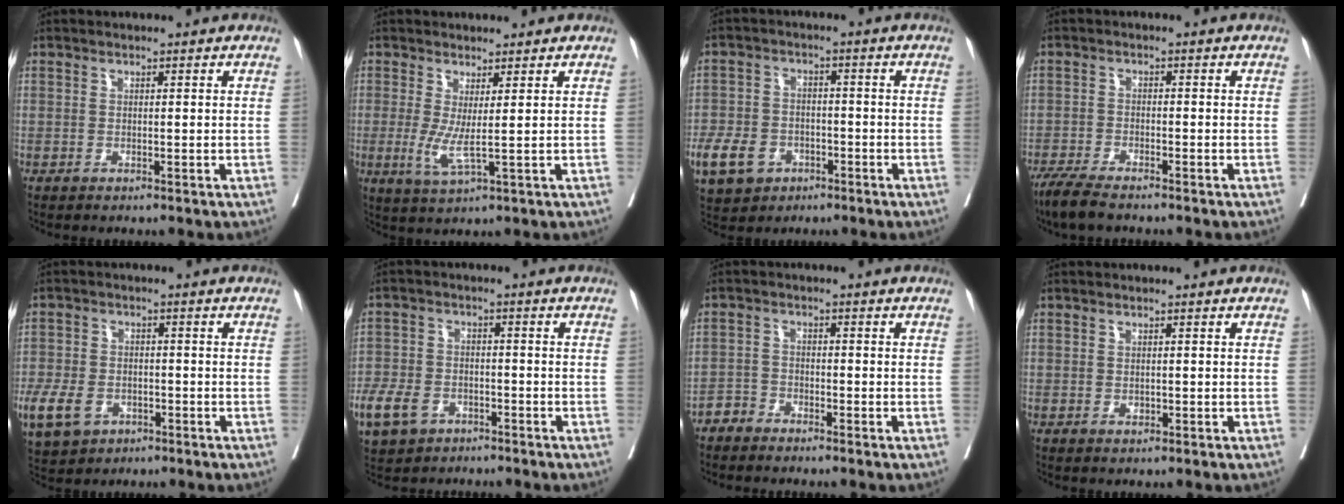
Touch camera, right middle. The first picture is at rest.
{"total": 4.0, "force": [0.1, 0.2, 4.0], "torque": [-0.085, -0.012, 0.009]}
{"total": 10.6, "force": [-5.0, 8.1, 4.8], "torque": [-0.124, 0.005, -0.077]}
{"total": 5.2, "force": [-4.3, 0.9, 2.8], "torque": [-0.052, -0.013, -0.079]}
{"total": 18.1, "force": [-7.7, 13.9, 8.7], "torque": [-0.275, -0.007, -0.121]}
{"total": 9.3, "force": [-5.5, 6.3, 4.2], "torque": [-0.108, 0.000, -0.093]}
{"total": 2.3, "force": [-2.1, 0.9, -0.3], "torque": [0.006, 0.002, -0.043]}
{"total": 0.7, "force": [-0.2, 0.5, 0.5], "torque": [-0.007, 0.000, -0.002]}